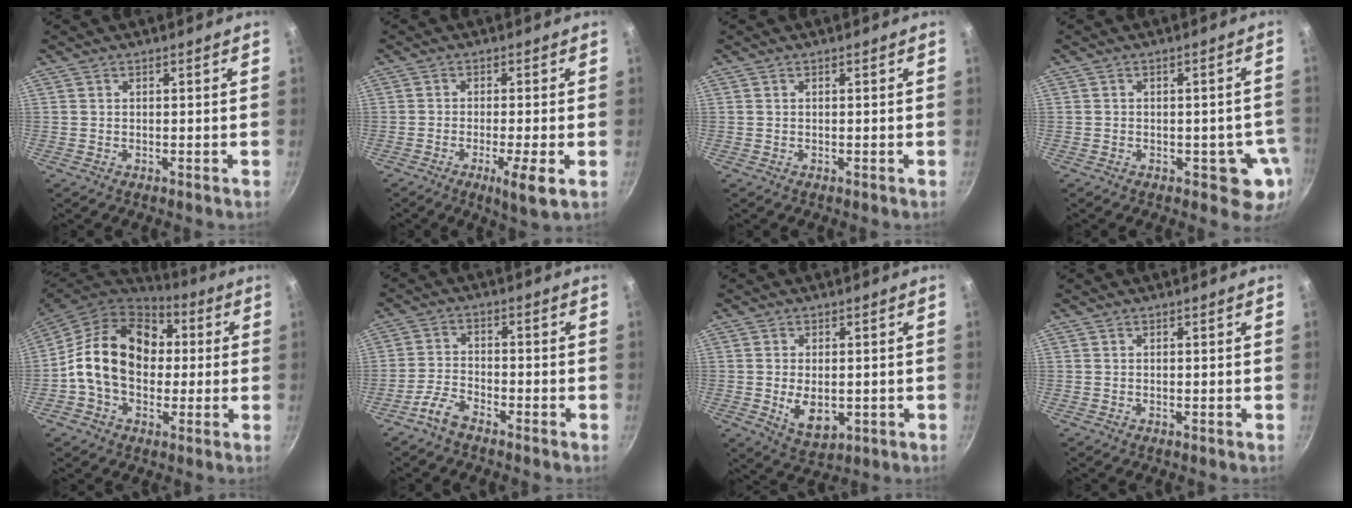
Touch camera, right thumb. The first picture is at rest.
{"total": 6.0, "force": [-2.2, 0.6, 5.6], "torque": [-0.100, 0.000, -0.034]}
{"total": 0.0}
{"total": 5.8, "force": [-1.8, 3.8, 4.0], "torque": [-0.003, 0.010, -0.022]}
{"total": 18.5, "force": [1.2, 13.9, 12.1], "torque": [-0.178, 0.031, 0.007]}
{"total": 4.3, "force": [-3.5, 1.6, 2.1], "torque": [-0.049, 0.029, -0.076]}
{"total": 7.0, "force": [-0.9, 4.4, 5.4], "torque": [-0.079, -0.011, -0.001]}
{"total": 0.0}